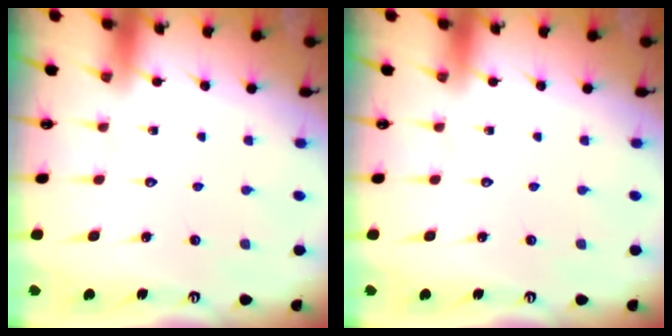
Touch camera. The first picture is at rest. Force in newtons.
{"total": 0.0}